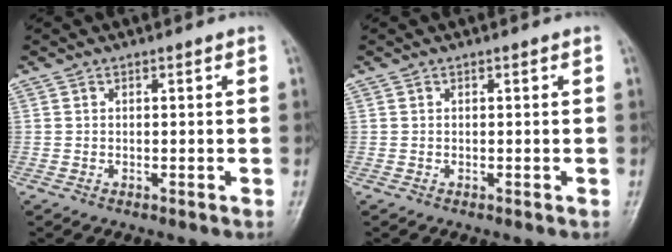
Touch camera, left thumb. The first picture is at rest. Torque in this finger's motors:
{"motor_torque": [0.12, -0.08, -0.06, -0.10, 0.00]}